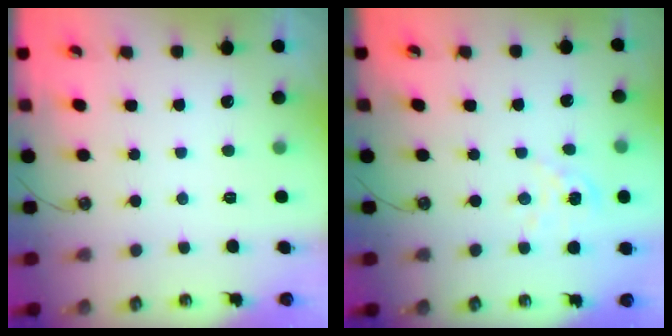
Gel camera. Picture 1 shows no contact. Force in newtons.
{"total": 2.9, "press": 2.9, "slide": 0.3}